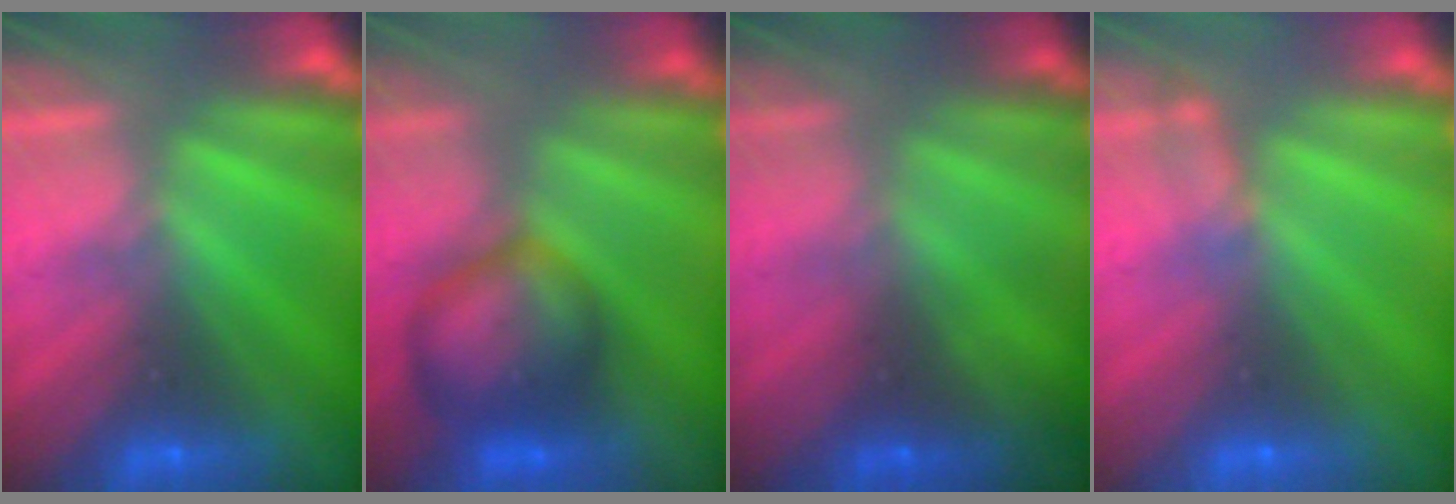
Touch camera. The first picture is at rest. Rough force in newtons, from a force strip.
{"total": 7.4}
{"total": 1.2}
{"total": 2.2}